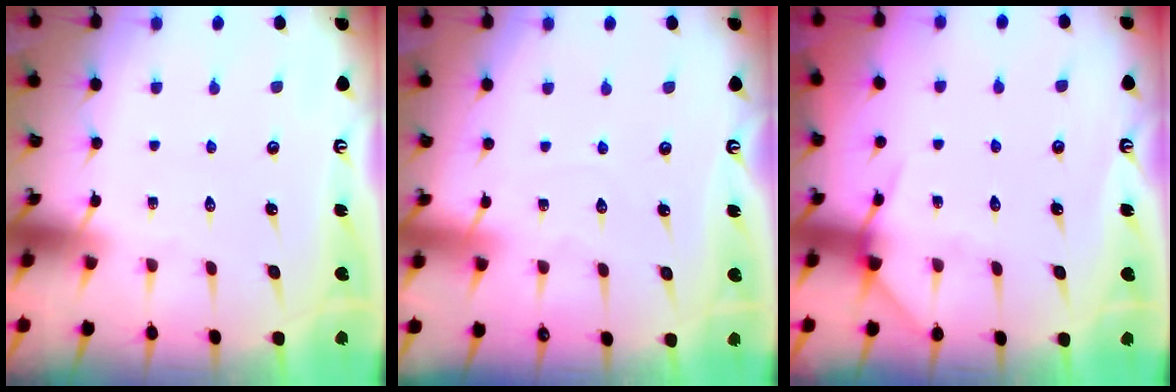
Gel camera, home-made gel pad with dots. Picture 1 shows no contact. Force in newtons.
{"total": 2.7, "press": 2.7, "slide": 0.3}
{"total": 5.7, "press": 5.7, "slide": 0.8}